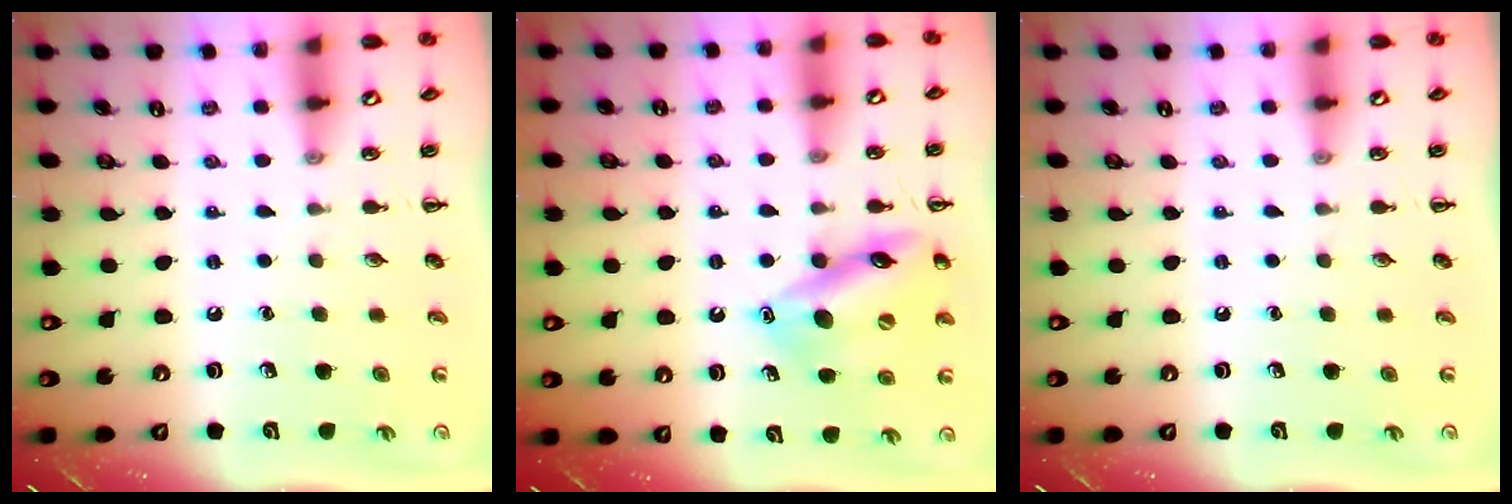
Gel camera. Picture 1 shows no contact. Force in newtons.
{"total": 15.5, "press": 15.3, "slide": 2.9}
{"total": 0.0}